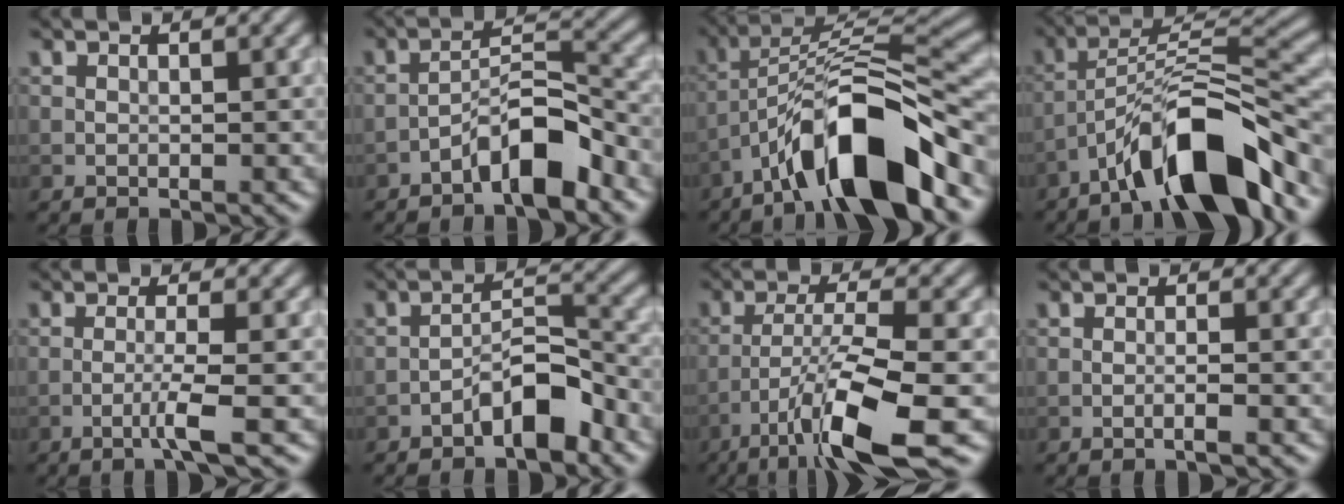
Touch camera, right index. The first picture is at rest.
{"total": 5.4, "force": [-3.5, 1.4, 3.9], "torque": [-0.062, 0.021, -0.065]}
{"total": 11.9, "force": [-6.8, 3.1, 9.3], "torque": [-0.148, 0.018, -0.122]}
{"total": 11.1, "force": [-7.1, 2.7, 8.1], "torque": [-0.132, 0.018, -0.126]}
{"total": 2.5, "force": [-1.0, -0.1, 2.3], "torque": [-0.043, 0.004, -0.029]}
{"total": 4.4, "force": [-2.9, 1.3, 3.1], "torque": [-0.047, 0.021, -0.053]}
{"total": 9.2, "force": [-5.1, 1.4, 7.5], "torque": [-0.127, 0.001, -0.094]}
{"total": 1.3, "force": [-0.4, 0.2, 1.2], "torque": [-0.015, 0.001, -0.013]}